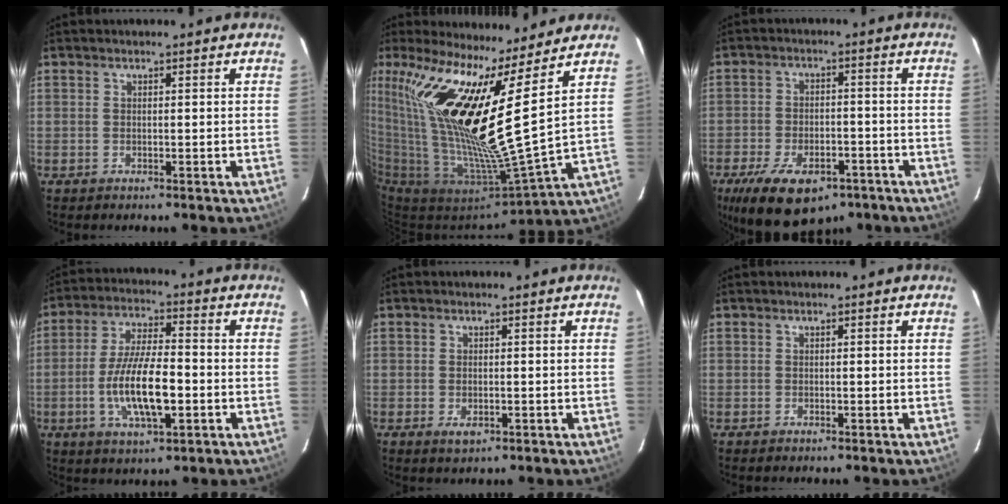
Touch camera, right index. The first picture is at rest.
{"total": 18.0, "force": [11.6, -1.9, 13.6], "torque": [-0.225, -0.023, 0.228]}
{"total": 16.9, "force": [-10.6, 8.6, 9.9], "torque": [-0.216, -0.020, -0.160]}
{"total": 12.5, "force": [-3.0, 3.9, 11.5], "torque": [-0.227, -0.005, -0.052]}
{"total": 2.1, "force": [-0.6, 1.4, 1.5], "torque": [-0.026, -0.004, -0.008]}
{"total": 0.7, "force": [-0.3, 0.6, -0.1], "torque": [0.000, 0.002, -0.005]}